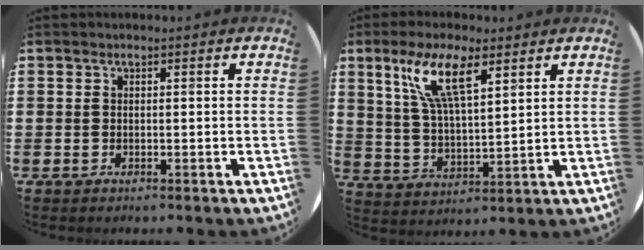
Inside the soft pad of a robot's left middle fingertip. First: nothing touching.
{"total": 8.8, "force": [5.6, 2.2, 6.4], "torque": [-0.142, -0.004, 0.098]}